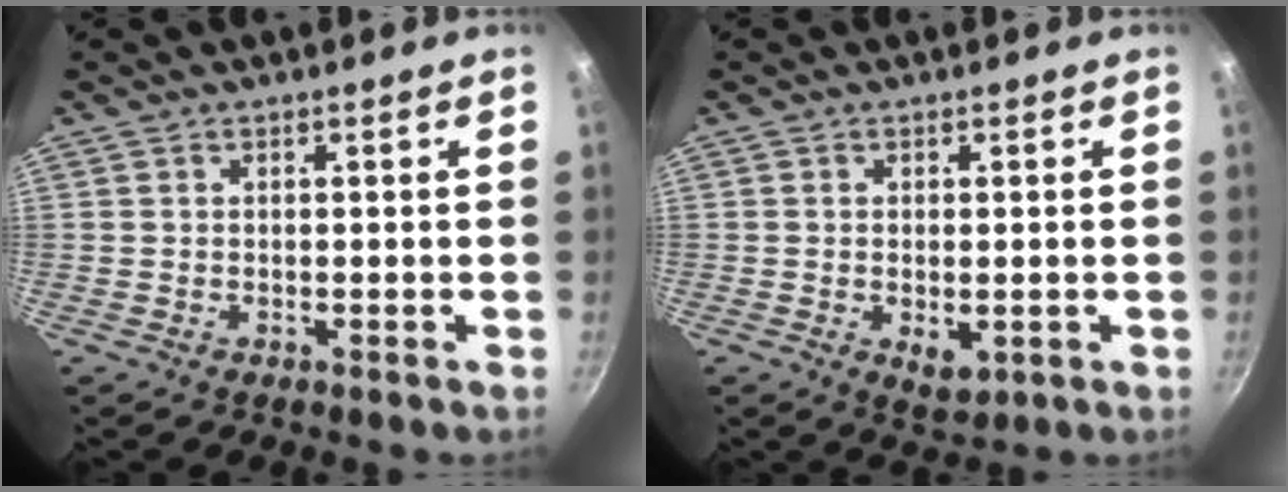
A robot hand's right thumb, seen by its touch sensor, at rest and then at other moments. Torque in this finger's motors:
{"motor_torque": [-0.18, 0.33, 0.29, 0.30, 0.08]}